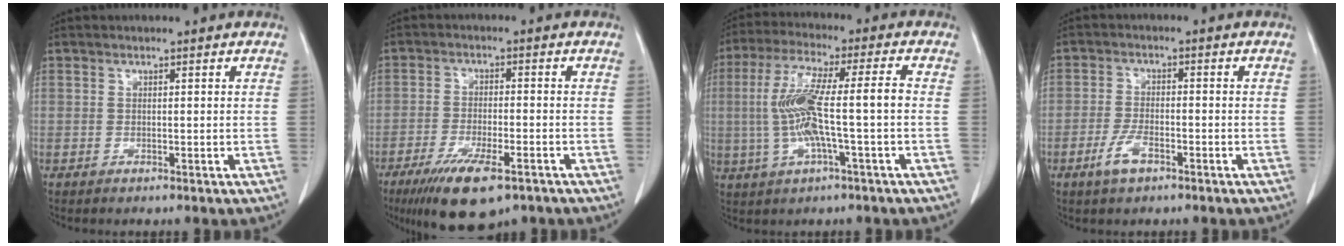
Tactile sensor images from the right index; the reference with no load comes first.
{"total": 11.1, "force": [-7.2, 2.7, 8.1], "torque": [-0.141, -0.022, -0.115]}
{"total": 11.6, "force": [-1.2, 0.9, 11.5], "torque": [-0.237, 0.017, -0.024]}
{"total": 4.4, "force": [-2.6, 1.5, 3.2], "torque": [-0.070, -0.001, -0.046]}